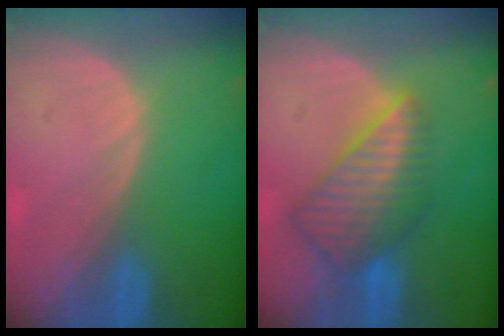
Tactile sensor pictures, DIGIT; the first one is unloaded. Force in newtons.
{"total": 8.5, "press": 7.4, "slide": 4.2}